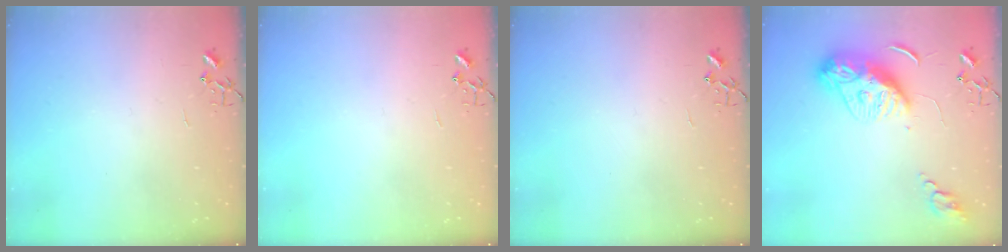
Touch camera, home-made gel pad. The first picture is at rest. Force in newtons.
{"total": 0.0}
{"total": 0.0}
{"total": 12.5, "press": 12.4, "slide": 1.1}